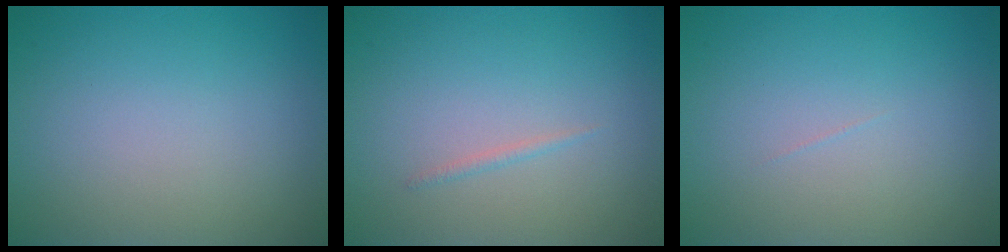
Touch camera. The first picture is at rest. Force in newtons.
{"total": 0.5, "press": 0.5, "slide": 0.0}
{"total": 0.0}